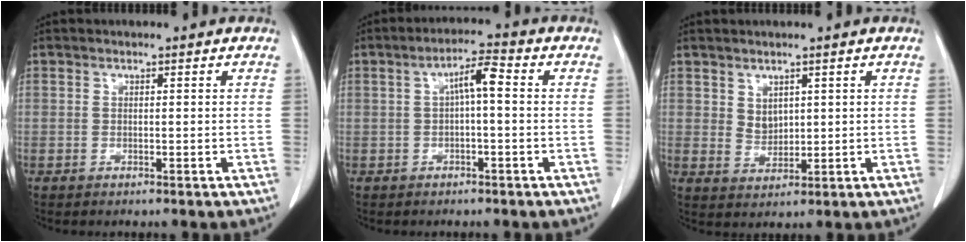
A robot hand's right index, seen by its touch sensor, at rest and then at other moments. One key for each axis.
{"total": 4.4, "fx": 0.3, "fy": 0.7, "fz": 4.3, "tx": -0.073, "ty": 0.017, "tz": 0.004}
{"total": 2.7, "fx": 1.3, "fy": 1.9, "fz": 1.4, "tx": -0.027, "ty": -0.003, "tz": 0.034}